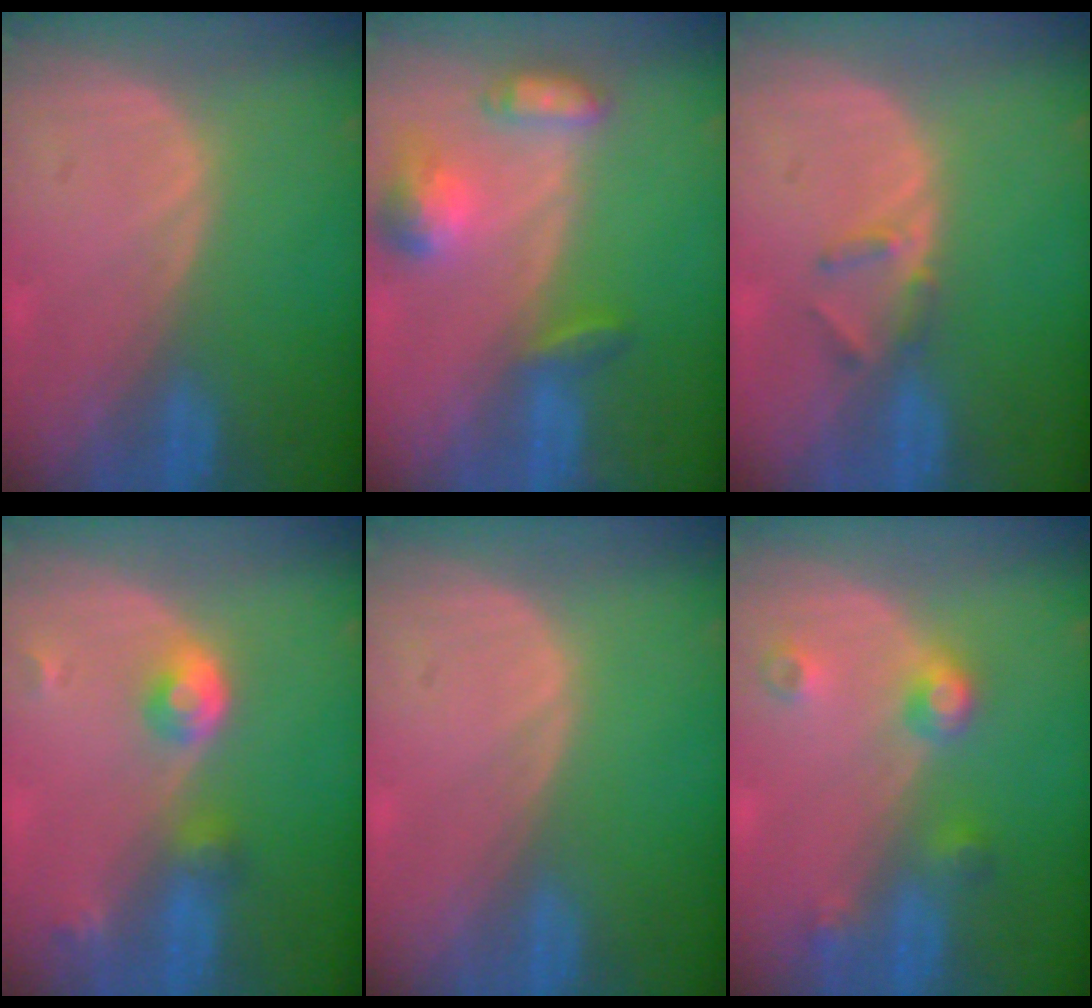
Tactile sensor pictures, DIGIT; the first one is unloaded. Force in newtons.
{"total": 6.2, "press": 6.2, "slide": 0.4}
{"total": 2.3, "press": 2.1, "slide": 0.9}
{"total": 4.1, "press": 4.1, "slide": 0.6}
{"total": 0.0}
{"total": 4.5, "press": 4.0, "slide": 2.0}